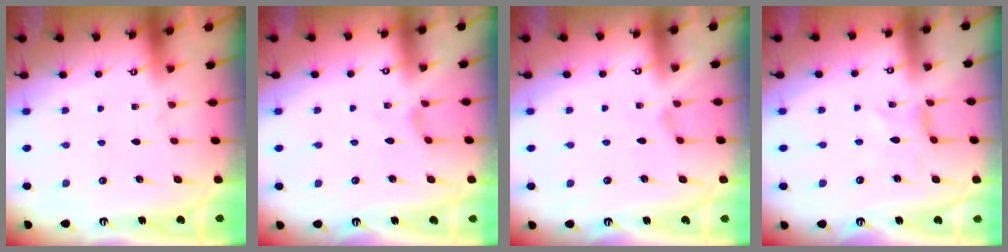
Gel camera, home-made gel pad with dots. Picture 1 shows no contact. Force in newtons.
{"total": 1.0, "press": 0.9, "slide": 0.4}
{"total": 1.3, "press": 1.3, "slide": 0.4}
{"total": 0.0}